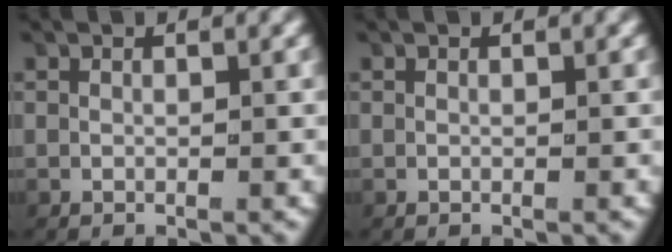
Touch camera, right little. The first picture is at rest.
{"total": 0.0}